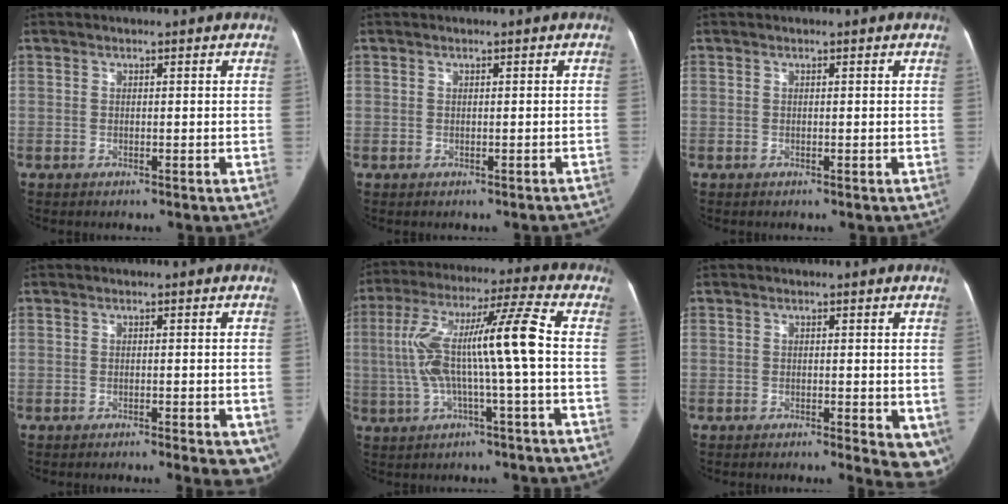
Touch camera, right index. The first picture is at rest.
{"total": 1.4, "force": [-0.9, 1.1, 0.0], "torque": [0.007, 0.015, -0.009]}
{"total": 0.0}
{"total": 6.8, "force": [-4.2, 1.7, 5.0], "torque": [-0.043, -0.007, -0.058]}
{"total": 13.4, "force": [-0.5, -0.1, 13.4], "torque": [-0.257, 0.032, -0.013]}
{"total": 5.9, "force": [-2.4, 2.2, 4.9], "torque": [-0.045, -0.011, -0.035]}